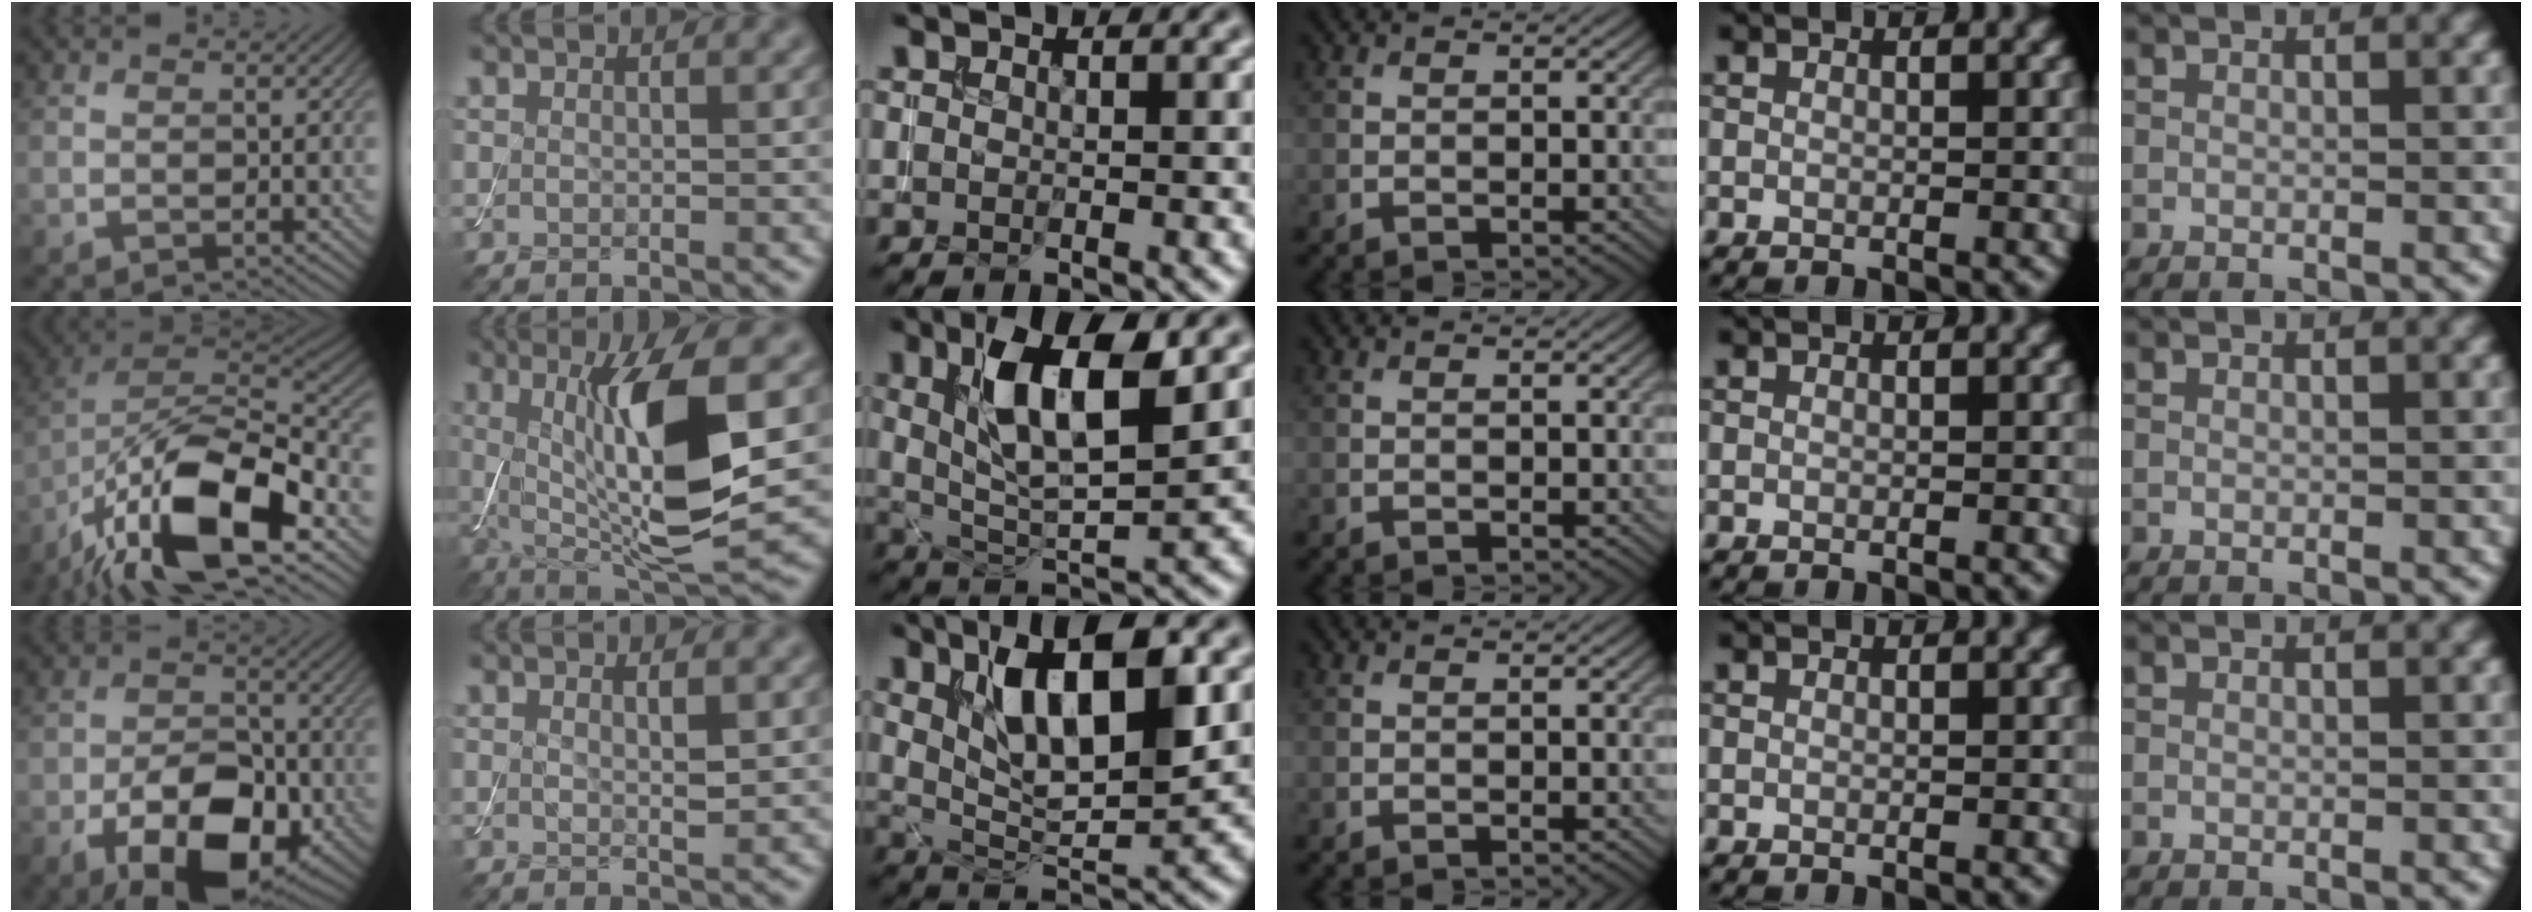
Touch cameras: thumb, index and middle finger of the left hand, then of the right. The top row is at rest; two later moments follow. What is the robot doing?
{"motion": "assemble", "object": "toy tower of hanoi"}